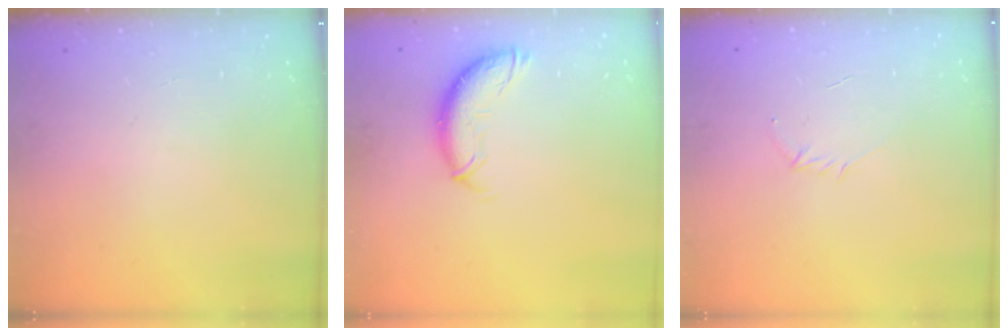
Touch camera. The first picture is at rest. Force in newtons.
{"total": 10.4, "press": 10.3, "slide": 0.7}
{"total": 2.8, "press": 2.7, "slide": 0.7}